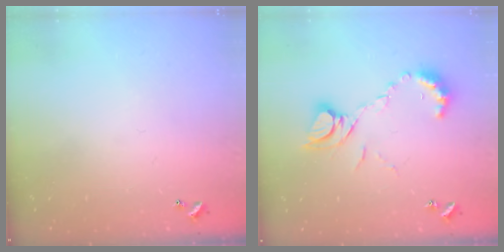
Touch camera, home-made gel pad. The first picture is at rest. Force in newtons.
{"total": 9.8, "press": 9.8, "slide": 1.0}